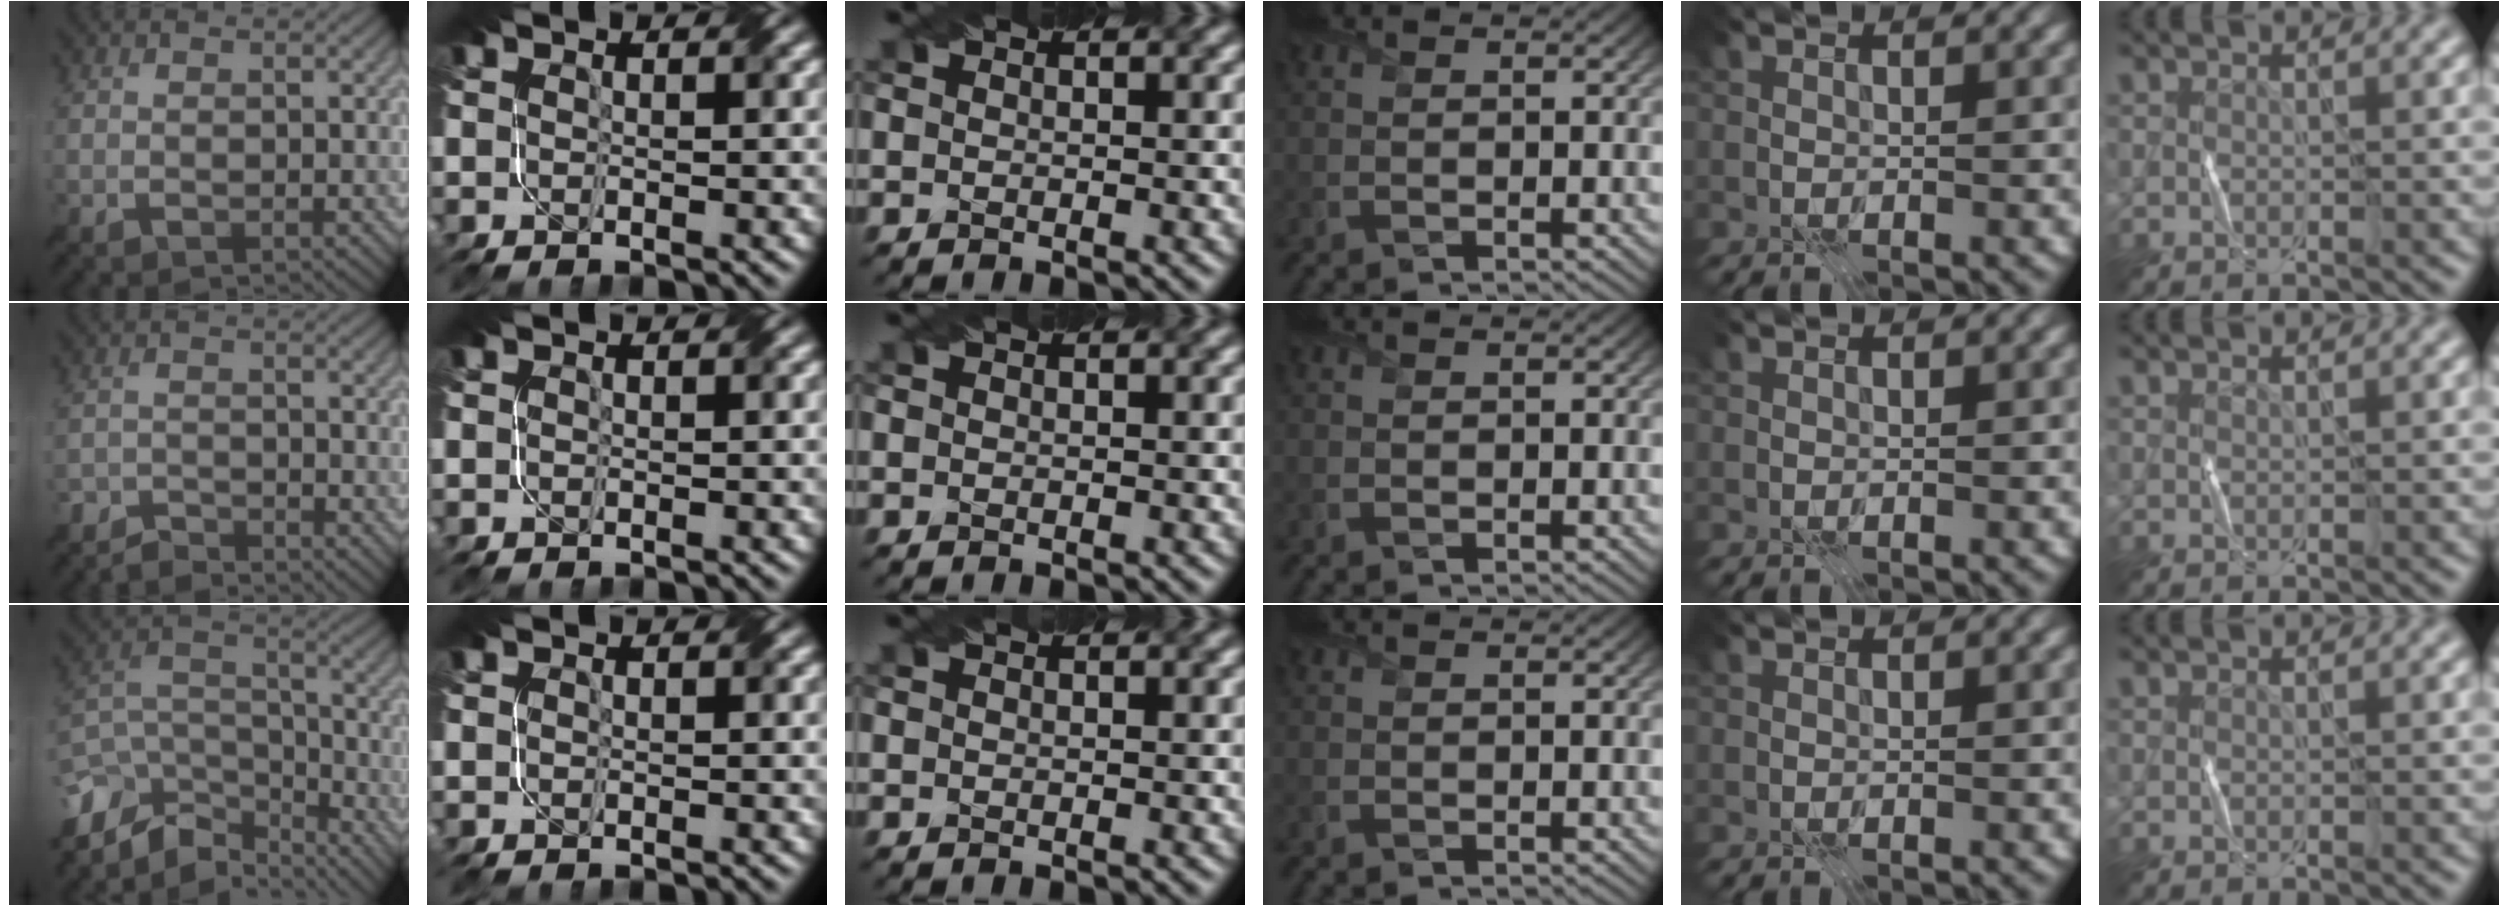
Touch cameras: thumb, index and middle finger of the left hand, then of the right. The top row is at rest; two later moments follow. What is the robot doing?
{"motion": "fold", "object": "coffee filter"}